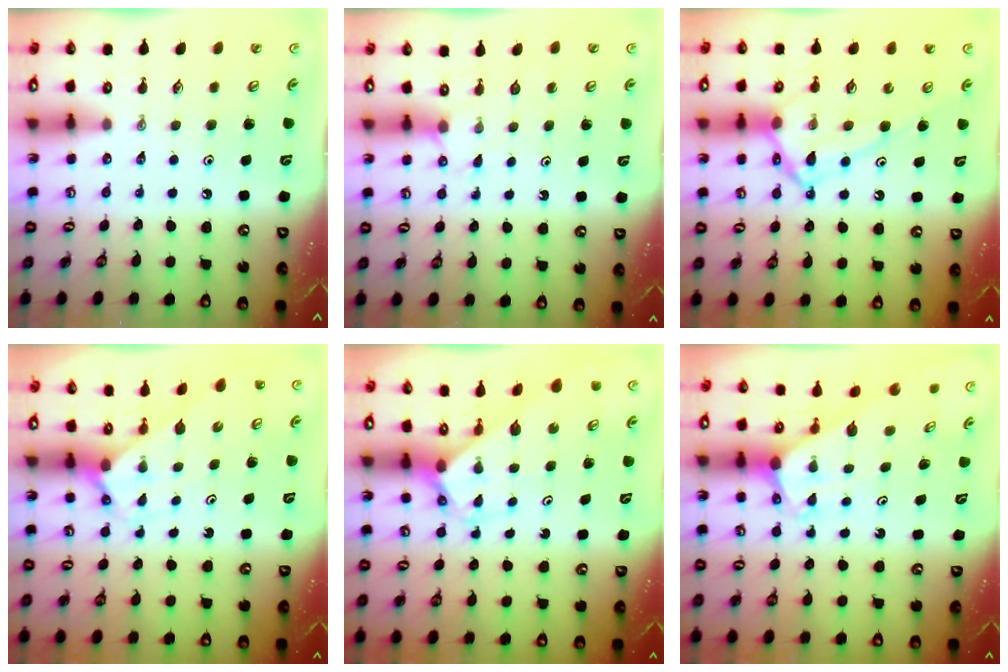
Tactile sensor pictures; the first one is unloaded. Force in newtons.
{"total": 3.0, "press": 2.9, "slide": 0.4}
{"total": 14.5, "press": 14.5, "slide": 1.2}
{"total": 2.5, "press": 2.5, "slide": 0.2}
{"total": 2.5, "press": 2.5, "slide": 0.2}
{"total": 2.1, "press": 2.1, "slide": 0.1}